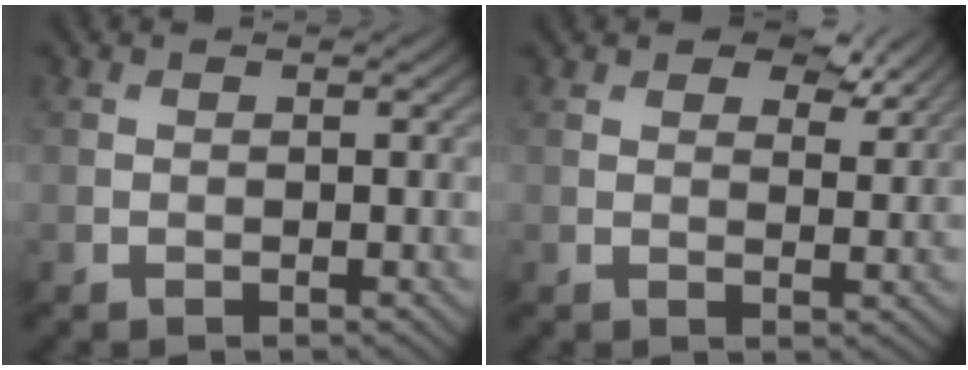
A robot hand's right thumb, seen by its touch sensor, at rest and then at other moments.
{"total": 6.2, "force": [4.3, 2.7, 3.5], "torque": [-0.052, -0.005, 0.067]}